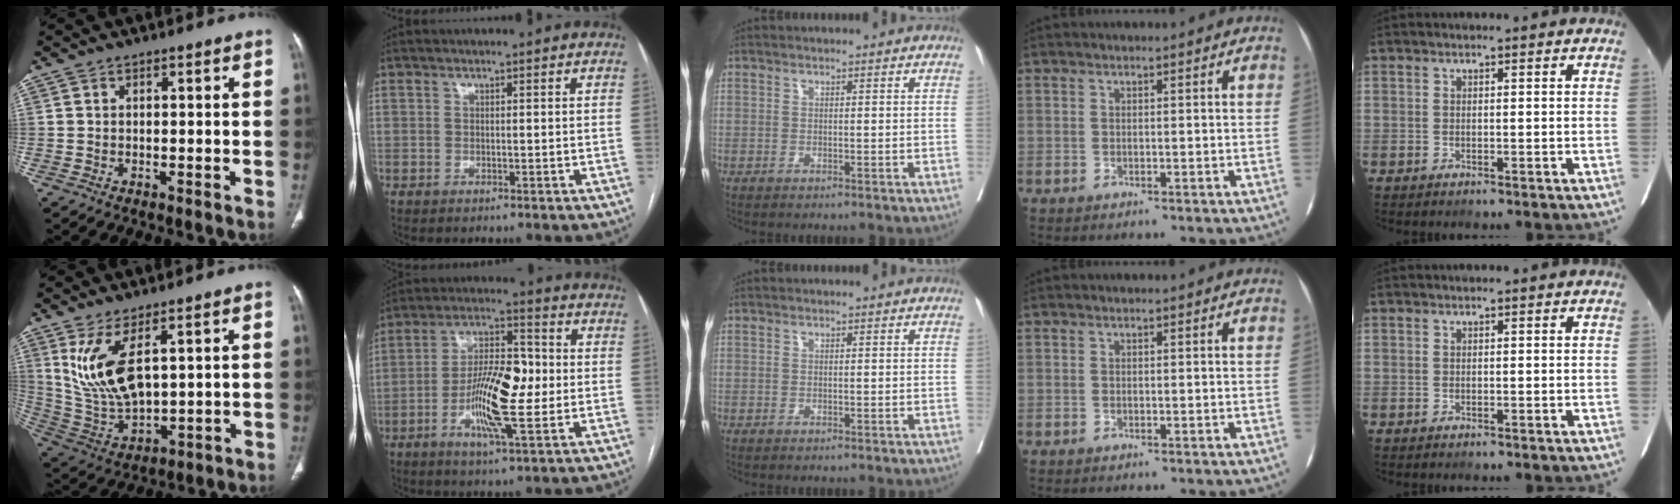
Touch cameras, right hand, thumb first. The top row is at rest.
{"thumb": {"total": 12.1, "force": [4.4, 5.2, 9.9], "torque": [-0.198, -0.028, 0.108]}, "index": {"total": 13.0, "force": [-2.1, 3.2, 12.4], "torque": [-0.226, 0.009, -0.037]}}